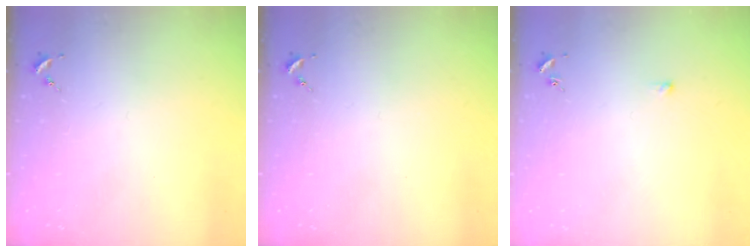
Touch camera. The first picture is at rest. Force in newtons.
{"total": 0.0}
{"total": 2.7, "press": 2.7, "slide": 0.6}